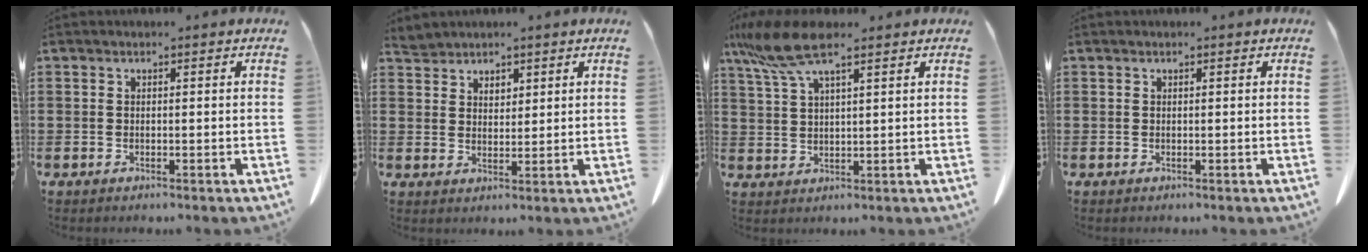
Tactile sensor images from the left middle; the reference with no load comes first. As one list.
[{"total": 3.1, "force": [2.7, 1.5, 0.4], "torque": [-0.018, 0.005, 0.051]}, {"total": 8.4, "force": [5.7, 1.7, 6.0], "torque": [-0.145, -0.013, 0.099]}, {"total": 0.0}]